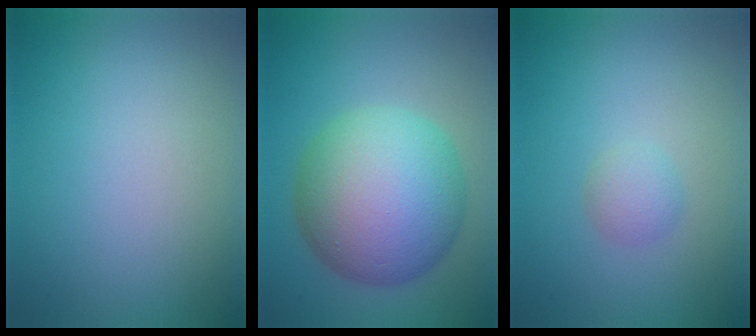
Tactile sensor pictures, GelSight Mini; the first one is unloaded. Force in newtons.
{"total": 11.4, "press": 11.4, "slide": 0.3}
{"total": 1.4, "press": 1.4, "slide": 0.1}